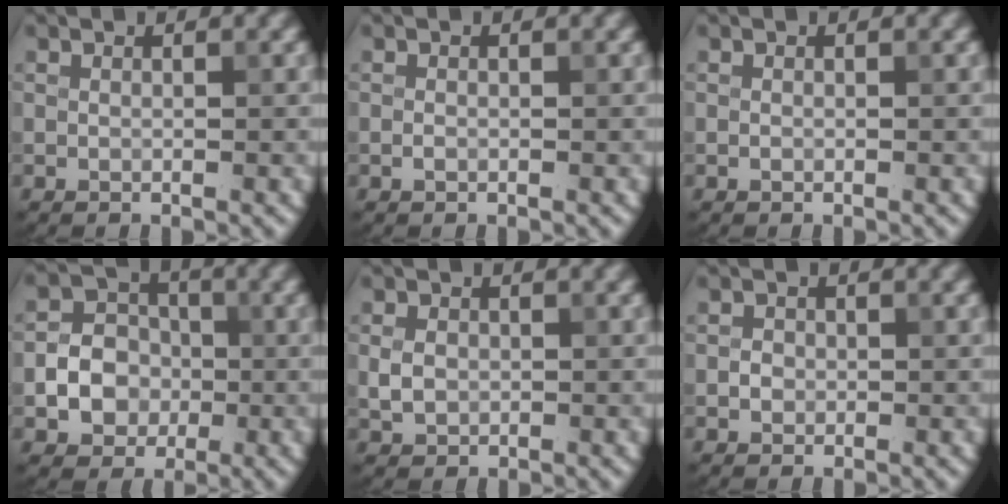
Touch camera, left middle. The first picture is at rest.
{"total": 0.5, "force": [-0.2, 0.4, 0.3], "torque": [-0.005, -0.001, -0.005]}
{"total": 0.0}
{"total": 4.5, "force": [-1.0, 3.8, 2.2], "torque": [-0.026, 0.002, -0.026]}
{"total": 2.0, "force": [-0.1, 1.6, 1.1], "torque": [-0.022, -0.001, -0.006]}
{"total": 1.1, "force": [-0.2, 1.0, 0.4], "torque": [-0.004, -0.001, -0.008]}